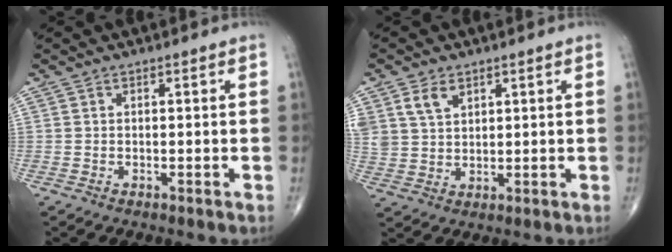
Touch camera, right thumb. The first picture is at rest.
{"total": 6.1, "force": [3.2, 4.1, 3.2], "torque": [-0.052, -0.011, 0.071]}